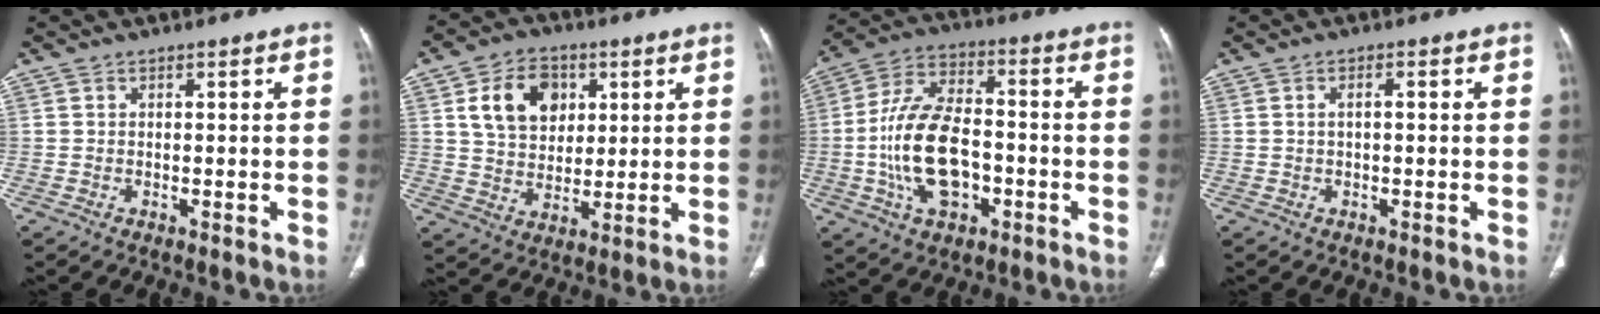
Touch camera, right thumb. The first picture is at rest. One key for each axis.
{"total": 12.1, "fx": 4.1, "fy": 9.1, "fz": 6.9, "tx": -0.081, "ty": -0.007, "tz": 0.074}
{"total": 16.4, "fx": -3.3, "fy": 9.4, "fz": 13.0, "tx": -0.242, "ty": 0.029, "tz": -0.055}
{"total": 5.9, "fx": 0.6, "fy": 1.4, "fz": 5.7, "tx": -0.131, "ty": 0.016, "tz": 0.014}